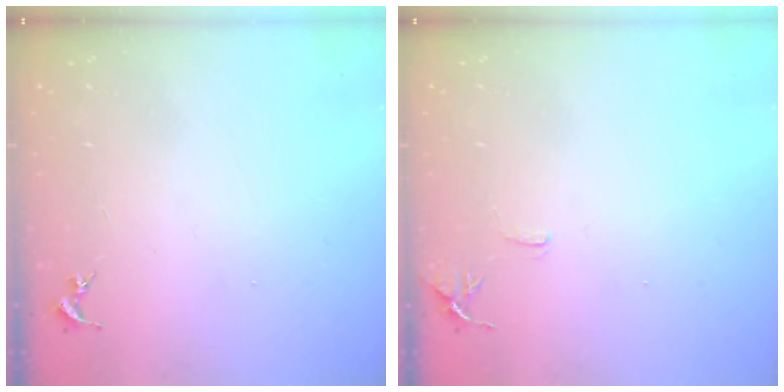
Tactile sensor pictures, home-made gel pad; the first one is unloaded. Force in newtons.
{"total": 6.2, "press": 6.1, "slide": 0.7}